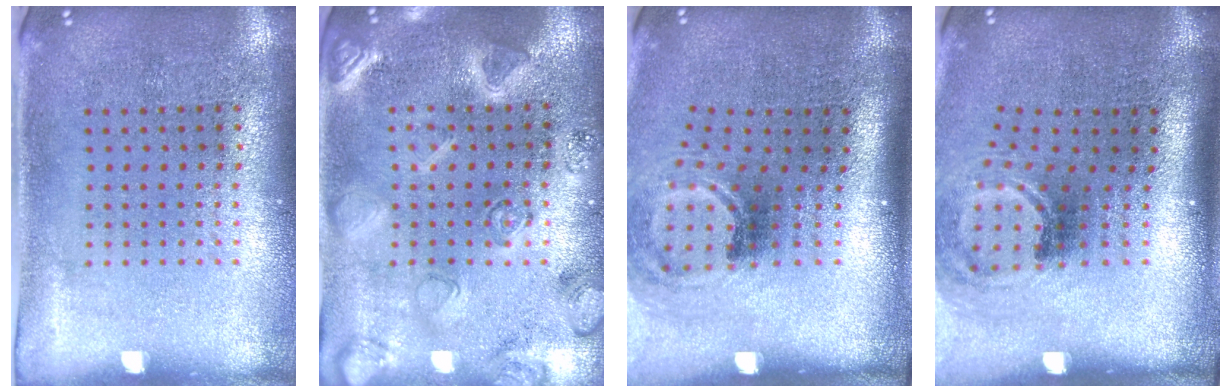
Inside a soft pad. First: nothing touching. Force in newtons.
{"total": 2.9, "press": 2.9, "slide": 0.5}
{"total": 2.0, "press": 1.3, "slide": 1.6}
{"total": 2.0, "press": 1.3, "slide": 1.6}